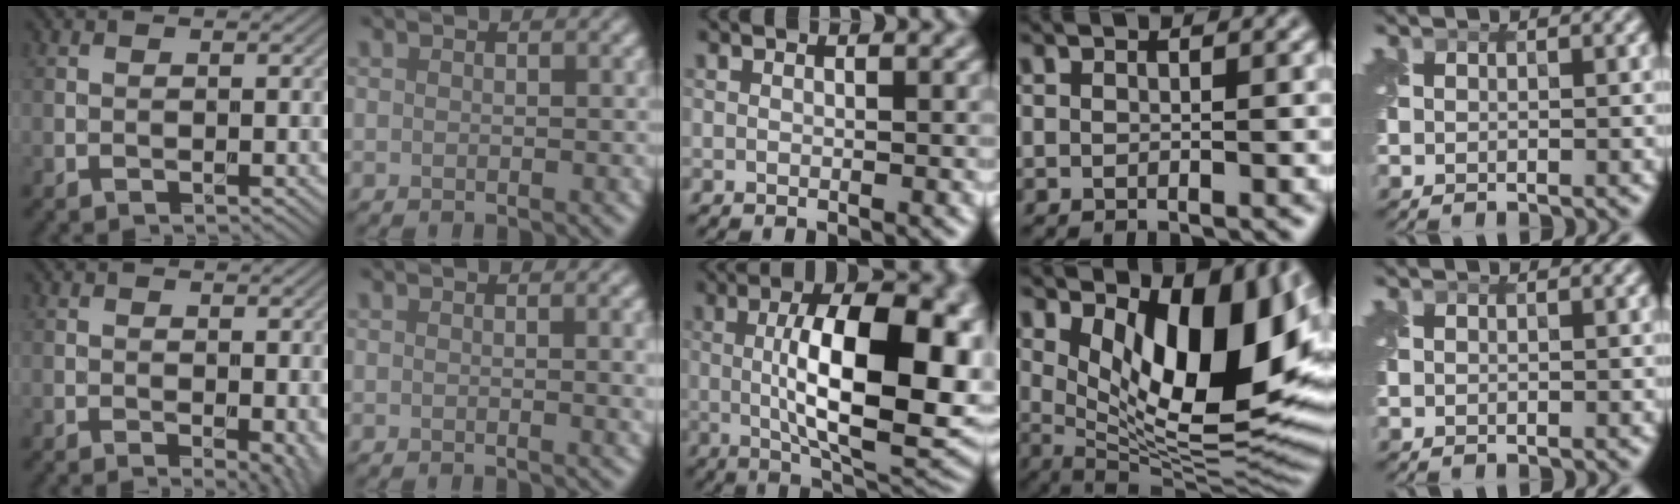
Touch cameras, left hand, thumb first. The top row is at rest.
{"thumb": {"total": 3.5, "force": [-0.7, 1.5, 3.1], "torque": [-0.036, -0.009, -0.007]}, "index": {"total": 2.5, "force": [0.2, 0.7, 2.3], "torque": [-0.021, 0.001, 0.000]}, "middle": {"total": 14.4, "force": [0.3, 5.6, 13.3], "torque": [-0.194, -0.003, 0.005]}, "ring": {"total": 13.0, "force": [3.4, 5.5, 11.3], "torque": [-0.161, -0.017, 0.063]}}